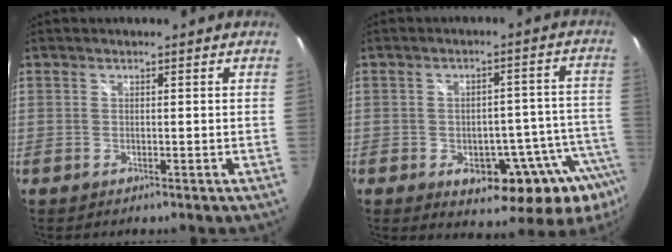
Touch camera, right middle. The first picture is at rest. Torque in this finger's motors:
{"motor_torque": [1.34, -0.79, 0.37, 0.09]}